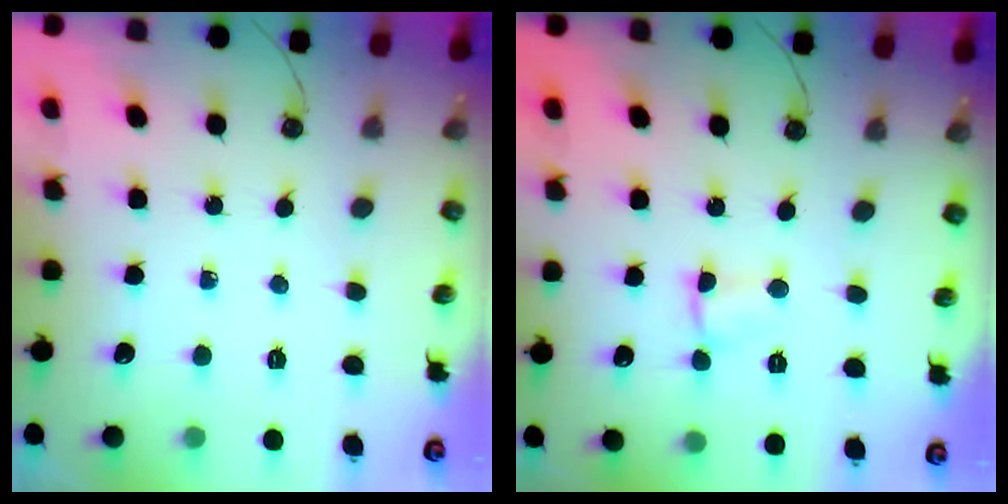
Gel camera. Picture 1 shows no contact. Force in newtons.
{"total": 2.9, "press": 0.9, "slide": 2.7}